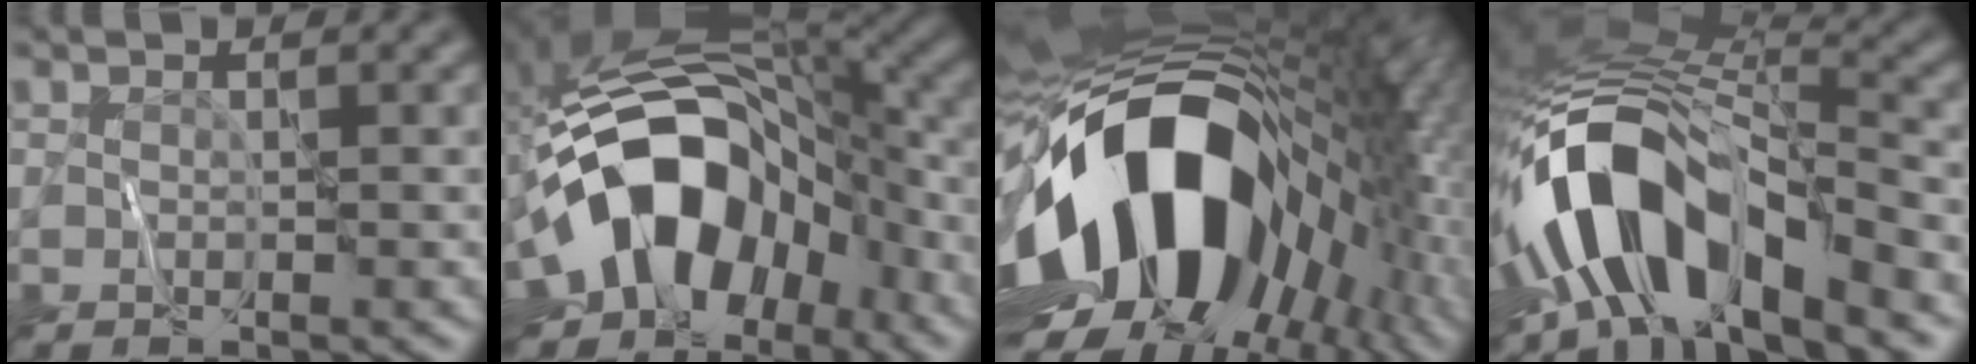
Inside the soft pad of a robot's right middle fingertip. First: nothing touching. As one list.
[{"total": 14.5, "force": [-4.4, 9.2, 10.3], "torque": [-0.161, 0.016, -0.093]}, {"total": 17.9, "force": [-1.2, 11.8, 13.4], "torque": [-0.235, 0.010, -0.035]}, {"total": 13.1, "force": [-5.0, 5.6, 10.8], "torque": [-0.184, 0.007, -0.091]}]